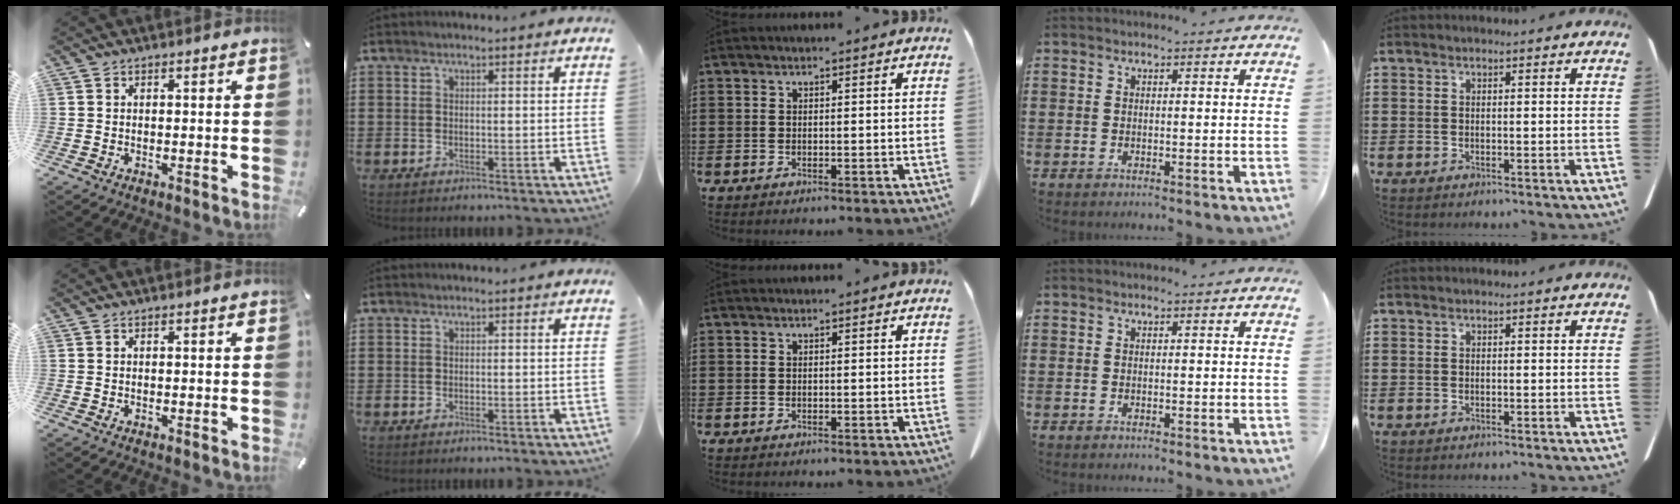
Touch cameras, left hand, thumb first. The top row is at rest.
{}